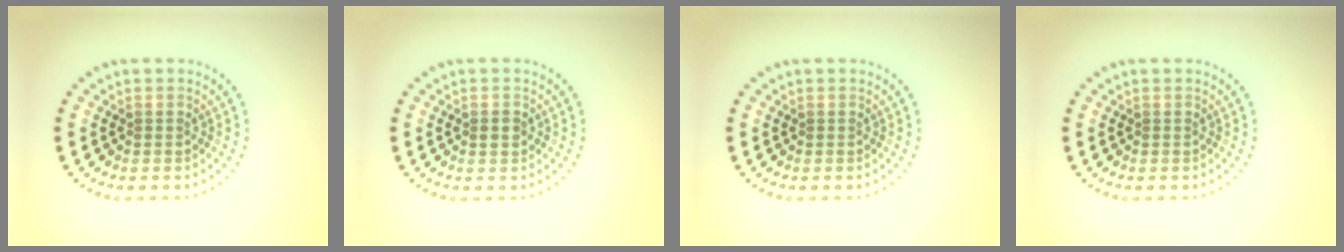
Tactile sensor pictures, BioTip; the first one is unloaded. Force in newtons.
{"total": 1.3, "press": 1.3, "slide": 0.0}
{"total": 0.0}
{"total": 0.0}